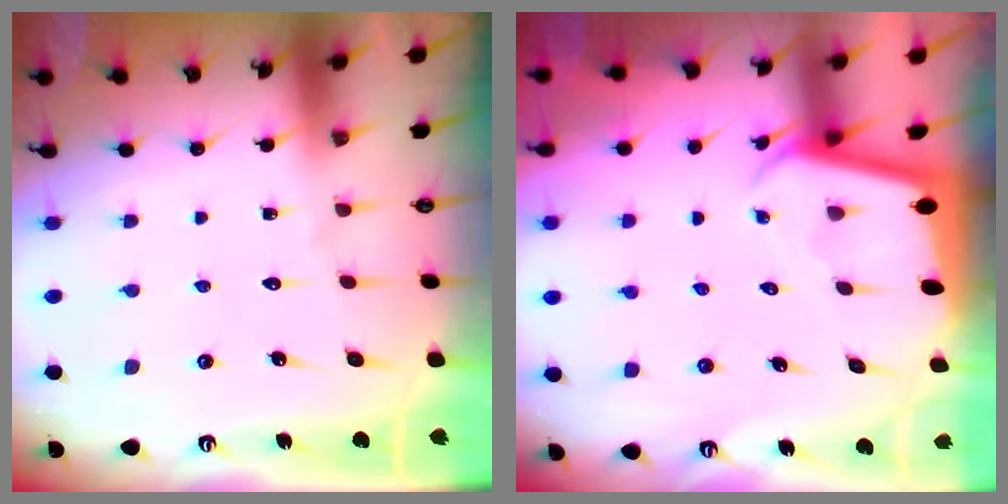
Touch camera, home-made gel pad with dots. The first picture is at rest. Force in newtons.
{"total": 2.1, "press": 2.1, "slide": 0.2}